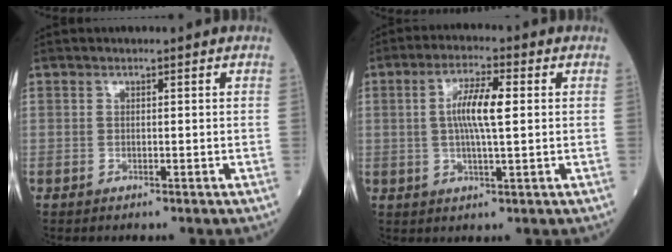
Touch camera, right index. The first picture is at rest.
{"total": 7.0, "force": [1.0, 0.9, 6.9], "torque": [-0.134, 0.007, 0.017]}